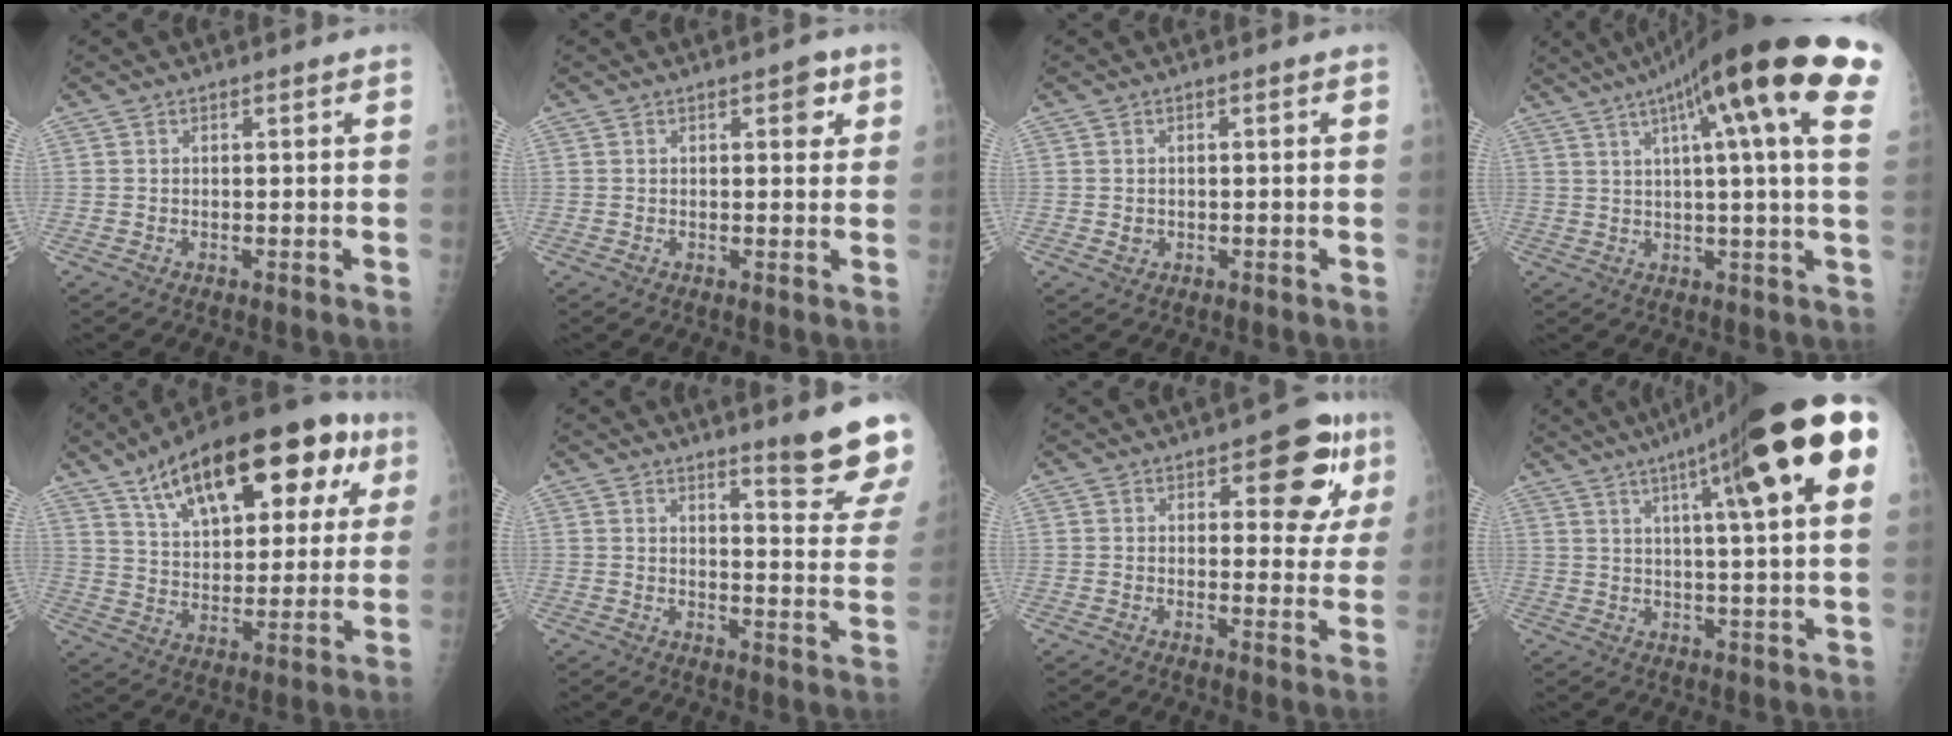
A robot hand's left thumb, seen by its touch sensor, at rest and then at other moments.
{"total": 3.0, "force": [1.3, 1.5, 2.2], "torque": [-0.012, -0.001, 0.011]}
{"total": 1.3, "force": [-0.2, 1.1, 0.6], "torque": [-0.005, 0.003, 0.000]}
{"total": 24.1, "force": [11.7, 3.1, 20.9], "torque": [-0.292, 0.011, 0.150]}
{"total": 26.3, "force": [13.1, 12.1, 19.4], "torque": [-0.261, -0.004, 0.201]}
{"total": 11.1, "force": [9.2, 0.6, 6.1], "torque": [-0.054, -0.077, 0.110]}
{"total": 10.5, "force": [4.7, 4.9, 8.1], "torque": [-0.054, -0.015, 0.052]}
{"total": 21.4, "force": [9.6, 2.7, 19.0], "torque": [-0.278, -0.004, 0.134]}